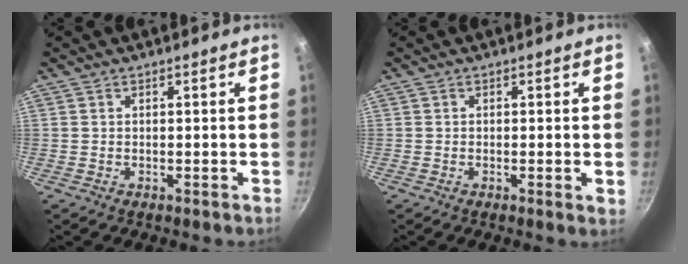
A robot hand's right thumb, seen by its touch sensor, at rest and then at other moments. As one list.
[{"total": 1.3, "force": [-0.2, 0.2, 1.3], "torque": [-0.019, -0.003, -0.006]}]